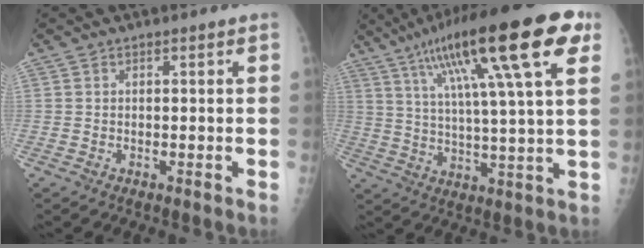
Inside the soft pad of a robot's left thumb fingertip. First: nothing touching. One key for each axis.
{"total": 24.1, "fx": 11.5, "fy": 4.4, "fz": 20.7, "tx": -0.328, "ty": 0.004, "tz": 0.181}